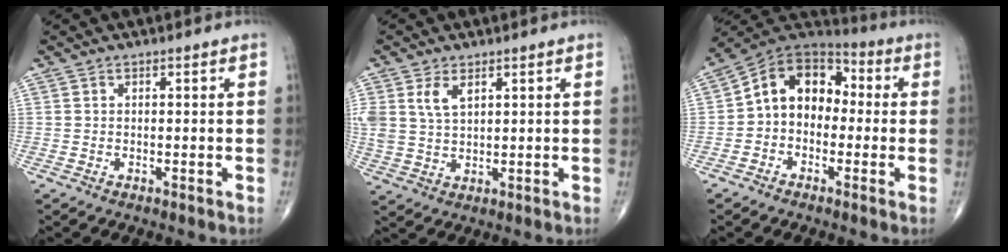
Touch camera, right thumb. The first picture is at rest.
{"total": 5.7, "force": [2.6, 3.3, 4.0], "torque": [-0.079, -0.004, 0.060]}
{"total": 11.9, "force": [-0.5, 9.0, 7.8], "torque": [-0.093, 0.044, -0.028]}